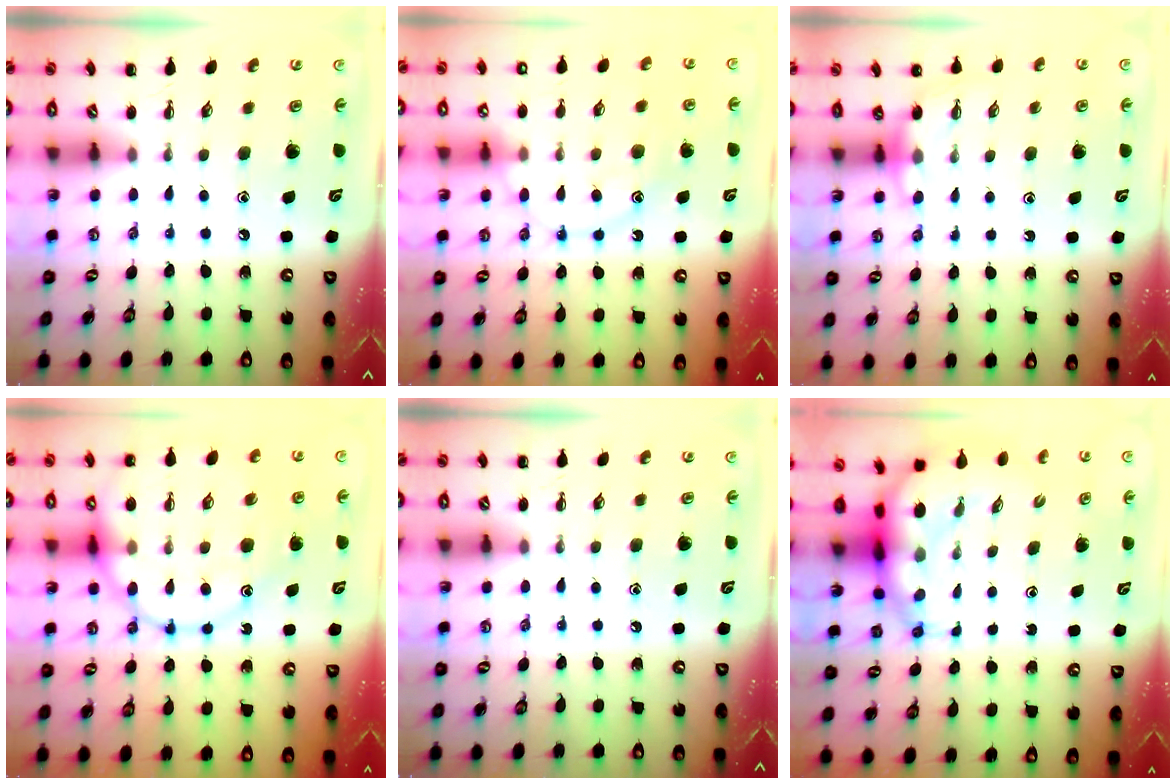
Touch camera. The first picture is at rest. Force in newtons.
{"total": 12.8, "press": 12.8, "slide": 0.7}
{"total": 5.6, "press": 5.4, "slide": 1.3}
{"total": 19.6, "press": 19.5, "slide": 2.3}
{"total": 0.0}
{"total": 8.8, "press": 8.4, "slide": 2.6}